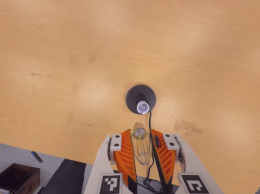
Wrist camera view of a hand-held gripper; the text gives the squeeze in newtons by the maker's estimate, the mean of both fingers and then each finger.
{"total": 8.9, "left": 8.4, "right": 9.5}